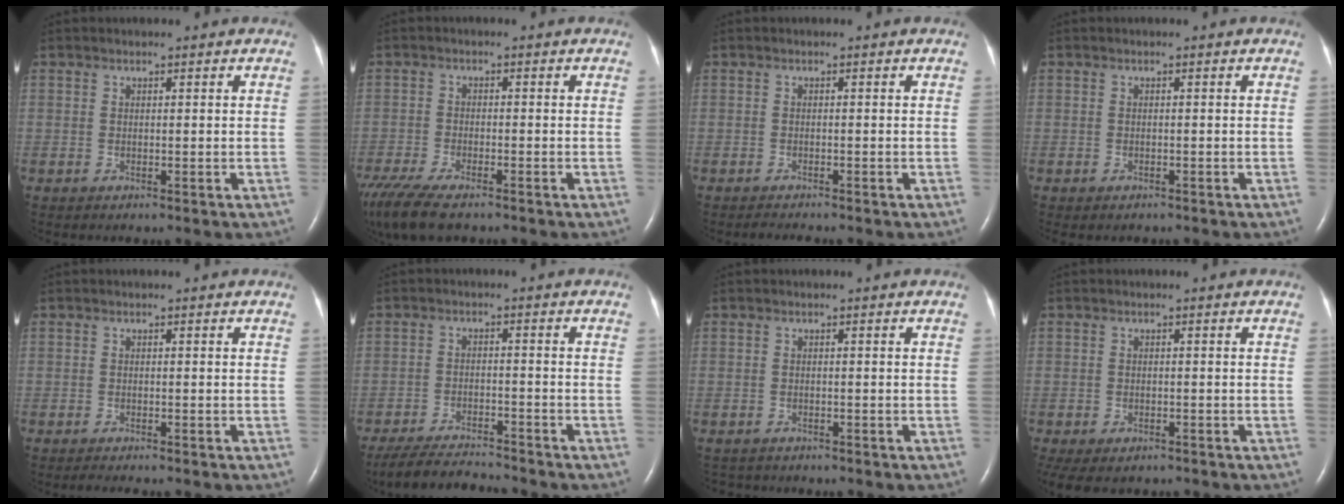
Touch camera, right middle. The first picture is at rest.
{"total": 11.6, "force": [-8.7, 3.4, 6.9], "torque": [-0.141, -0.022, -0.146]}
{"total": 1.8, "force": [-1.6, 0.1, 0.6], "torque": [-0.014, -0.006, -0.023]}
{"total": 1.1, "force": [-0.9, 0.5, 0.2], "torque": [-0.010, -0.001, -0.012]}
{"total": 1.9, "force": [-1.6, 0.1, 0.9], "torque": [-0.019, -0.005, -0.023]}
{"total": 8.1, "force": [-7.7, 0.4, 2.3], "torque": [-0.039, -0.016, -0.133]}
{"total": 2.3, "force": [-2.1, 0.9, 0.0], "torque": [-0.002, -0.005, -0.032]}
{"total": 8.0, "force": [-5.7, 4.4, 3.6], "torque": [-0.082, -0.010, -0.075]}